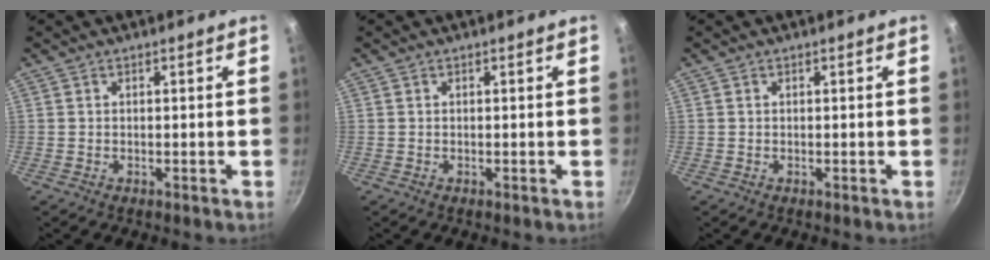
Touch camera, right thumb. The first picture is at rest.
{"total": 0.0}
{"total": 0.0}